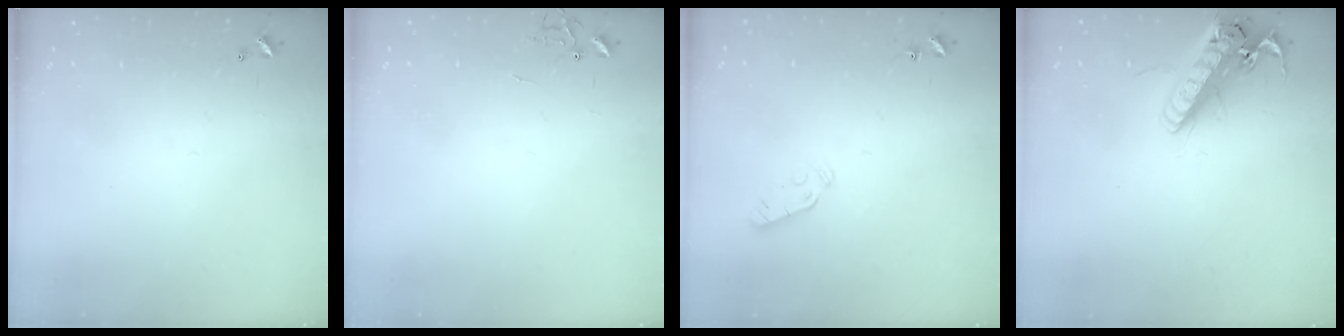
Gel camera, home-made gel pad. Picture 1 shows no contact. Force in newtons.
{"total": 6.4, "press": 6.4, "slide": 0.6}
{"total": 3.7, "press": 3.6, "slide": 0.6}
{"total": 19.1, "press": 18.8, "slide": 3.3}